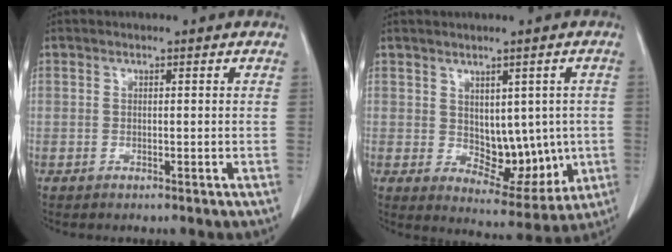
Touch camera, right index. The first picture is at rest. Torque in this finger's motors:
{"motor_torque": [0.11, 0.24, 0.13, 0.02]}